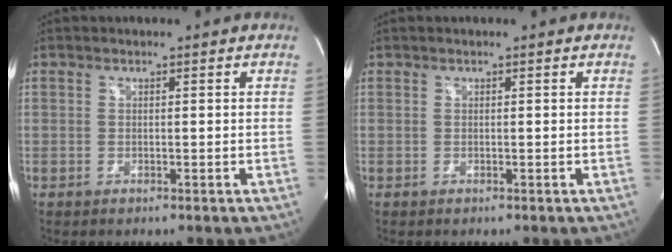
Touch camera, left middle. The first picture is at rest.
{"total": 0.0}